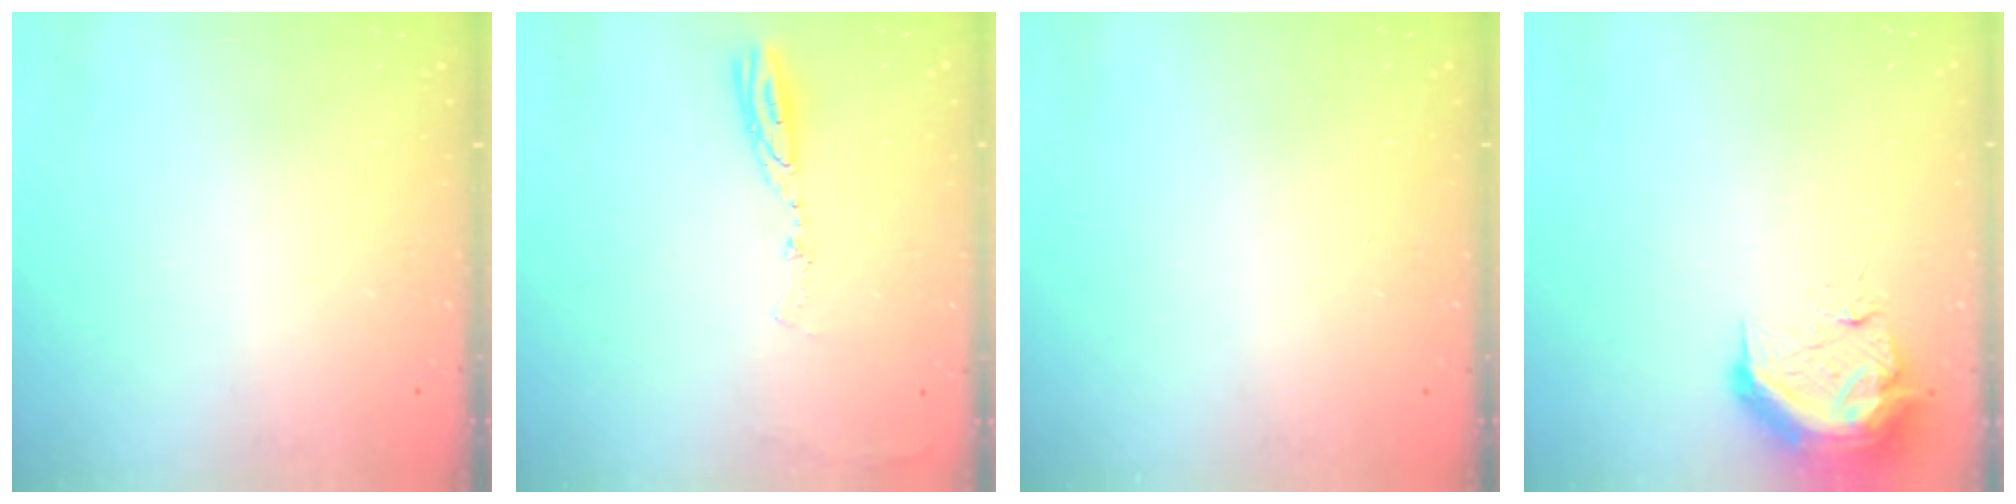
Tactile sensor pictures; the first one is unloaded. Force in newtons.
{"total": 5.0, "press": 5.0, "slide": 0.6}
{"total": 0.9, "press": 0.0, "slide": 0.9}
{"total": 14.4, "press": 11.8, "slide": 8.4}